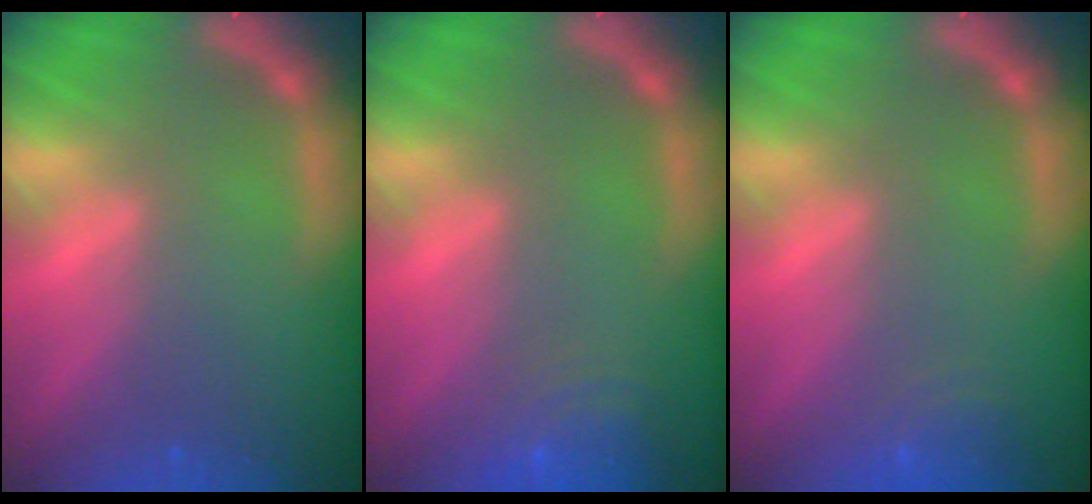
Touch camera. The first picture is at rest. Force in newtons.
{"total": 5.6}
{"total": 2.5}